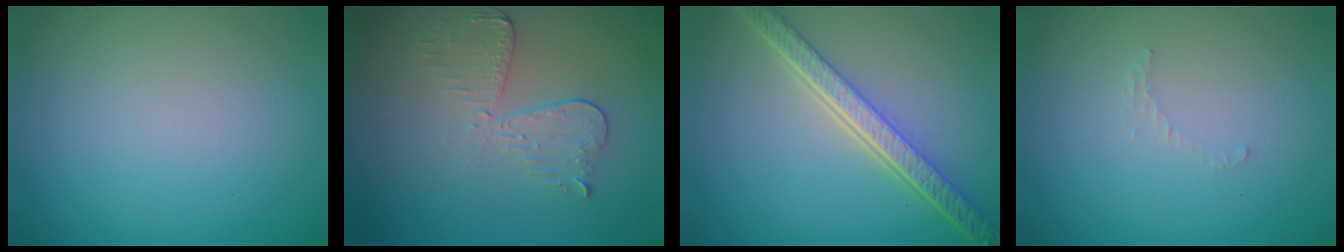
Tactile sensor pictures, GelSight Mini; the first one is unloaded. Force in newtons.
{"total": 3.0, "press": 2.7, "slide": 1.3}
{"total": 5.9, "press": 4.3, "slide": 4.0}
{"total": 0.7, "press": 0.7, "slide": 0.1}